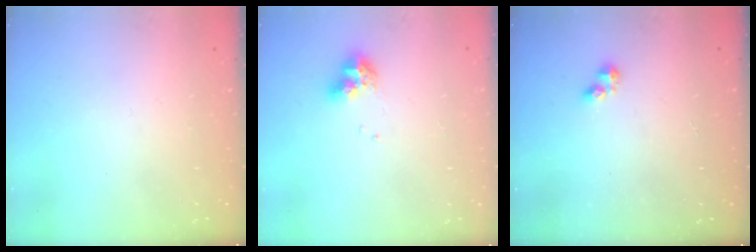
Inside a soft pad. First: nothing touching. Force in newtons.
{"total": 7.8, "press": 7.8, "slide": 0.8}
{"total": 3.1, "press": 3.1, "slide": 0.4}